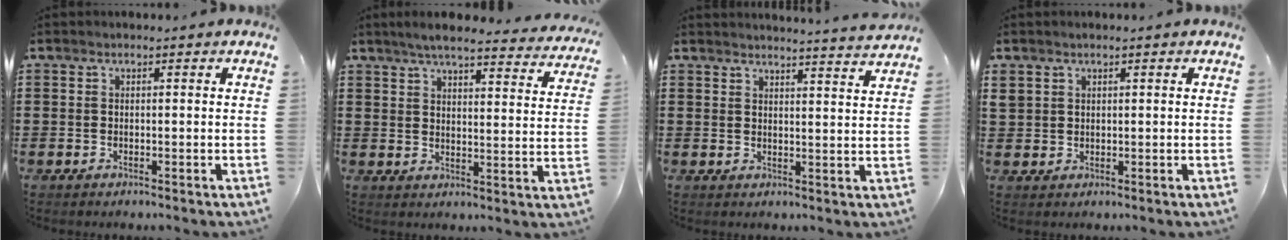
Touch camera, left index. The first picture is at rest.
{"total": 5.4, "force": [4.9, 0.3, 2.4], "torque": [-0.064, -0.022, 0.084]}
{"total": 3.3, "force": [3.2, -0.9, 0.3], "torque": [-0.009, -0.026, 0.055]}
{"total": 1.4, "force": [0.9, 1.0, 0.3], "torque": [-0.010, 0.003, 0.018]}